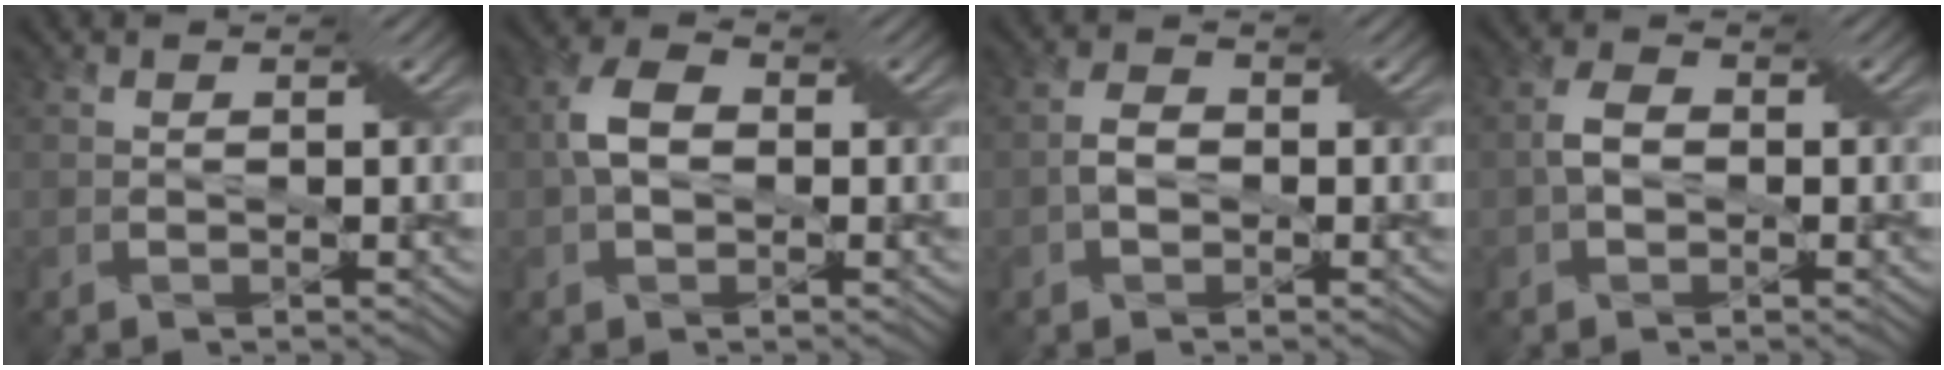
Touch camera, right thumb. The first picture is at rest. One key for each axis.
{"total": 4.9, "fx": -0.1, "fy": 3.3, "fz": 3.7, "tx": -0.076, "ty": 0.010, "tz": -0.011}
{"total": 2.3, "fx": -0.7, "fy": 1.6, "fz": 1.5, "tx": -0.029, "ty": 0.004, "tz": -0.017}
{"total": 3.0, "fx": -0.5, "fy": 2.0, "fz": 2.1, "tx": -0.041, "ty": 0.004, "tz": -0.015}